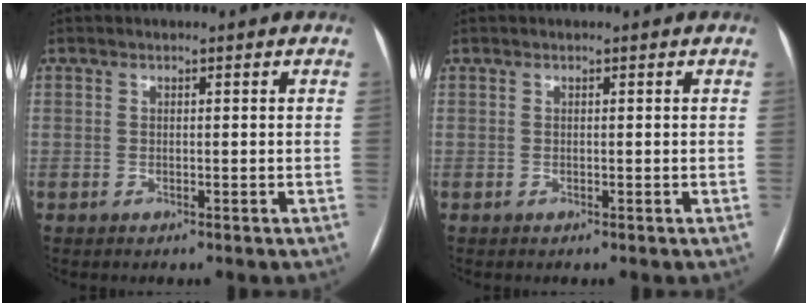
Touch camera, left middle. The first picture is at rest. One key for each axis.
{"total": 0.0}